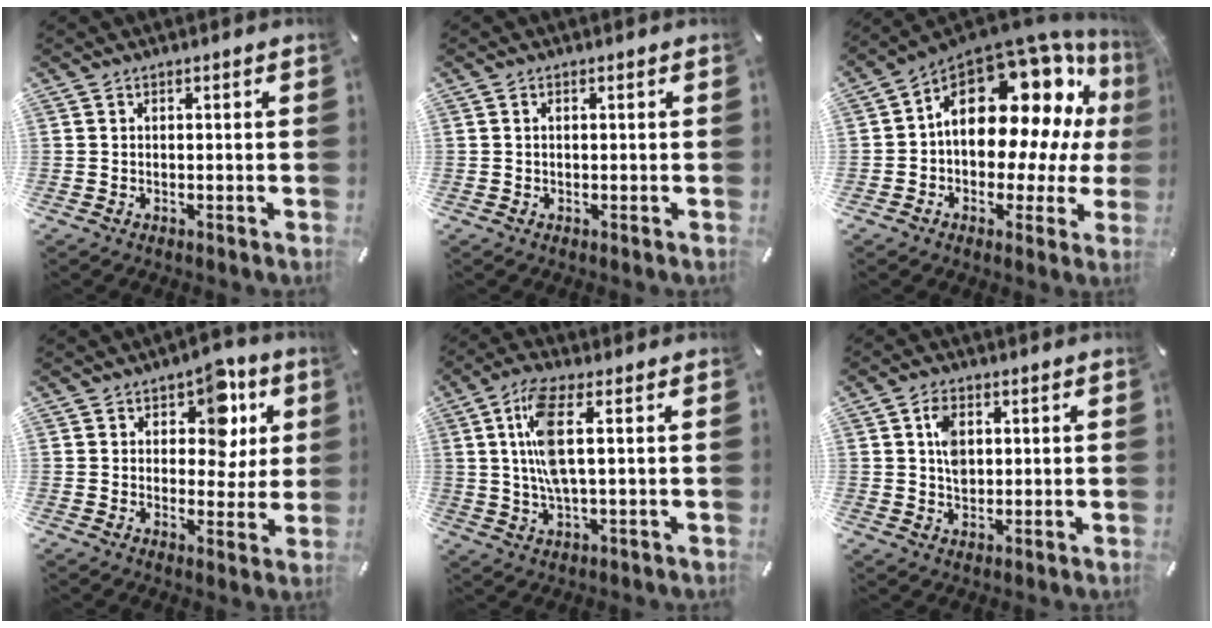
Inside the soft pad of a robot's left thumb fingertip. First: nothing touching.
{"total": 0.6, "force": [0.0, 0.4, 0.5], "torque": [-0.010, 0.003, -0.001]}
{"total": 20.7, "force": [7.0, 12.6, 14.8], "torque": [-0.229, -0.062, 0.115]}
{"total": 10.1, "force": [4.4, 6.9, 5.9], "torque": [-0.064, -0.020, 0.072]}
{"total": 10.3, "force": [1.8, 3.3, 9.6], "torque": [-0.210, -0.008, 0.026]}
{"total": 5.7, "force": [1.4, 4.2, 3.6], "torque": [-0.055, 0.000, 0.021]}